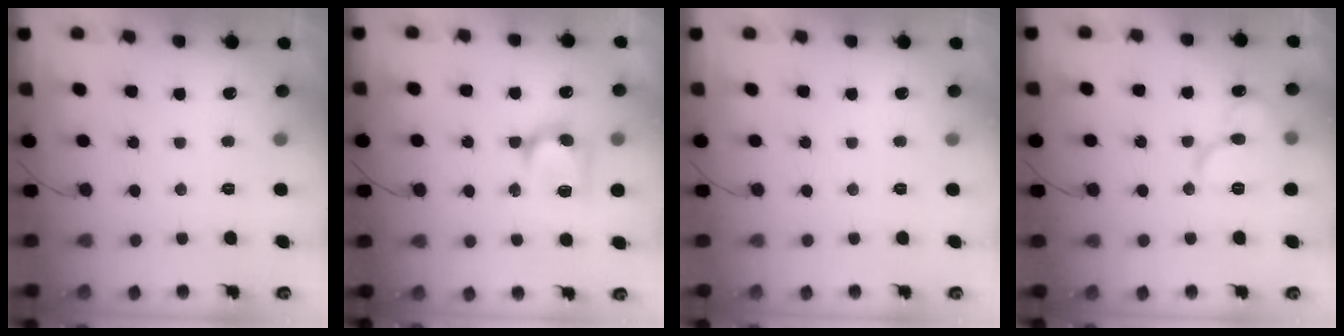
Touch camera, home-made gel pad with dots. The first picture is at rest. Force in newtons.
{"total": 11.9, "press": 11.9, "slide": 0.8}
{"total": 0.0}
{"total": 12.2, "press": 12.0, "slide": 1.9}